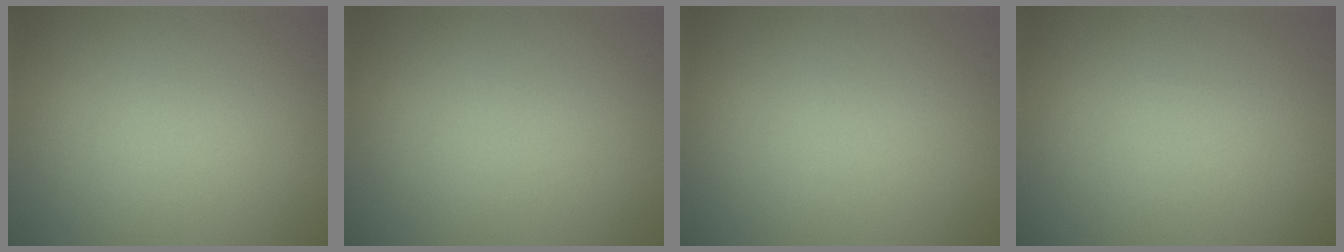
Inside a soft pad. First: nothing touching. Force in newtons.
{"total": 0.0}
{"total": 0.0}
{"total": 0.0}